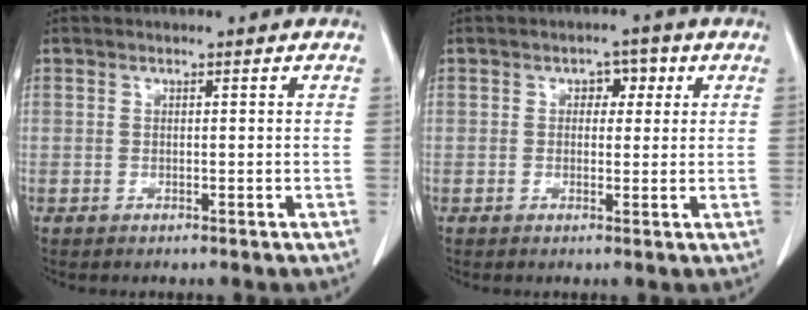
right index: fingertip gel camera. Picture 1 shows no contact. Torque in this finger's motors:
{"motor_torque": [0.06, 0.06, 0.00, 0.00]}